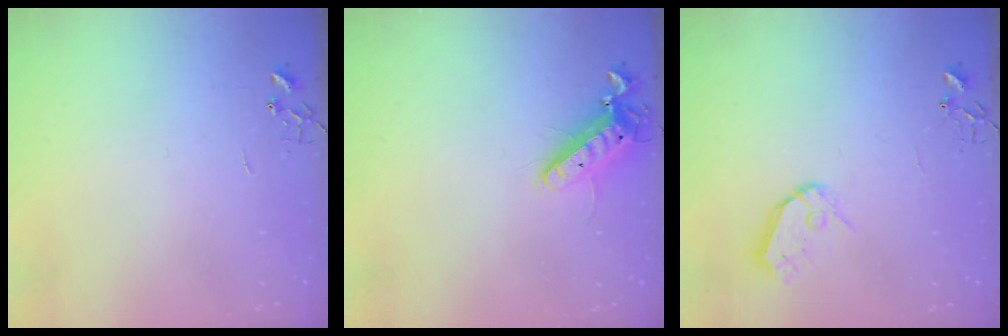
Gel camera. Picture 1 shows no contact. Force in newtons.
{"total": 11.9, "press": 11.7, "slide": 2.2}
{"total": 8.6, "press": 8.6, "slide": 0.7}